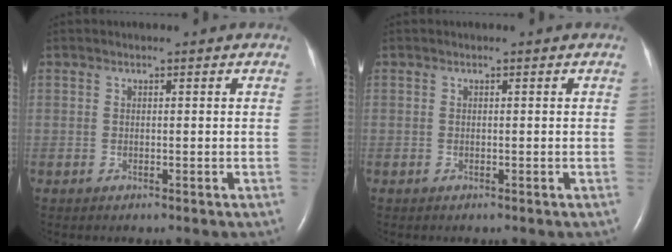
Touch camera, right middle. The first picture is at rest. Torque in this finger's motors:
{"motor_torque": [-0.14, -0.17, -0.38, -0.21]}